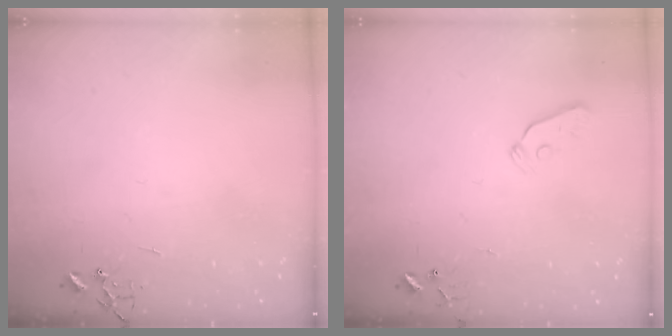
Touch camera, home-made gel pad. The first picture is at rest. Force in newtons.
{"total": 3.3, "press": 3.2, "slide": 0.7}